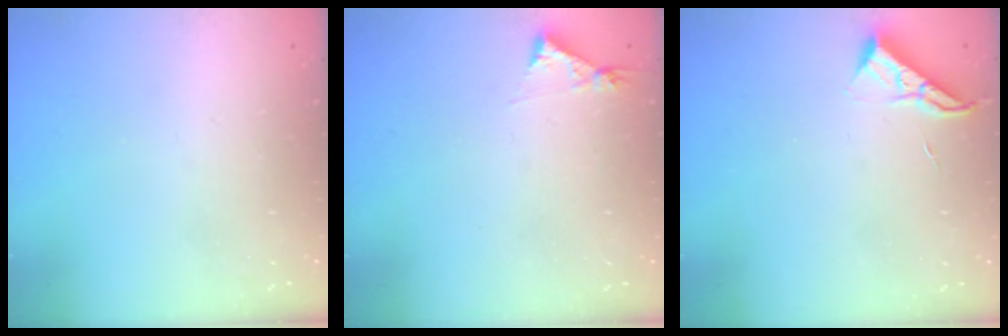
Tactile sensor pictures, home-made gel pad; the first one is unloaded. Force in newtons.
{"total": 4.3, "press": 4.3, "slide": 0.5}
{"total": 6.8, "press": 6.8, "slide": 0.5}